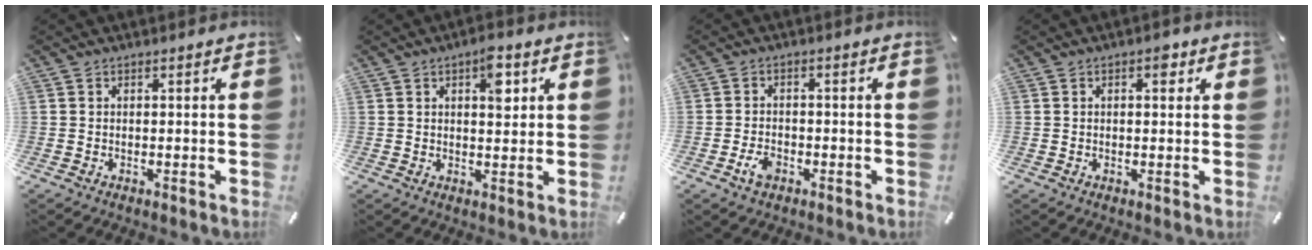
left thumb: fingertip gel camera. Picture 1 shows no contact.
{"total": 3.5, "force": [1.4, 1.6, 2.7], "torque": [-0.027, -0.007, 0.016]}
{"total": 3.6, "force": [-1.9, 2.2, 2.1], "torque": [-0.047, 0.005, -0.036]}
{"total": 3.0, "force": [1.0, 1.6, 2.3], "torque": [-0.018, -0.006, 0.009]}